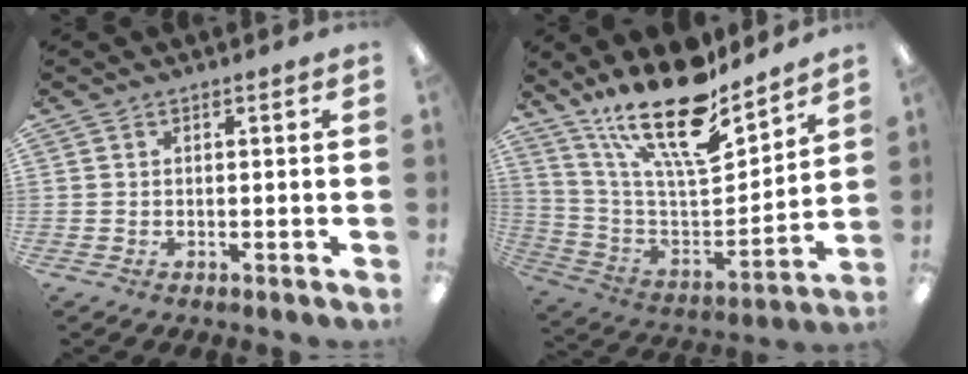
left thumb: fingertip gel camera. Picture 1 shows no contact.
{"total": 22.9, "force": [16.7, 7.3, 13.8], "torque": [-0.257, -0.112, 0.288]}